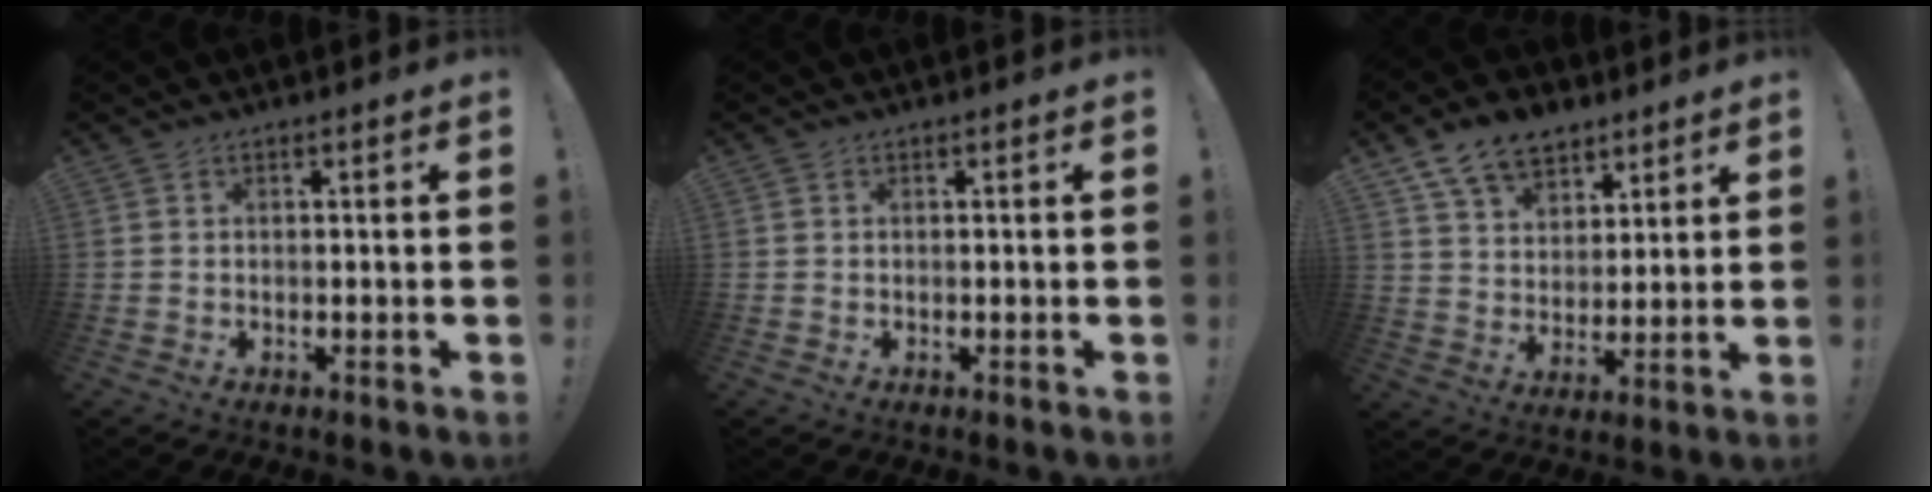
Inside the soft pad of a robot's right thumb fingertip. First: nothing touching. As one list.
[{"total": 0.0}, {"total": 11.7, "force": [8.2, 7.2, 4.4], "torque": [-0.077, -0.043, 0.158]}]